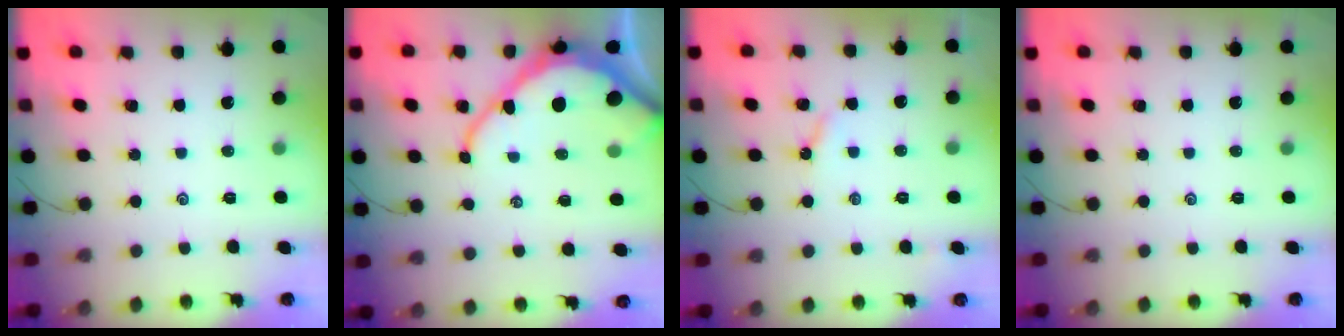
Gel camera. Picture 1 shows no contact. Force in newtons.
{"total": 12.4, "press": 12.4, "slide": 1.1}
{"total": 2.9, "press": 2.8, "slide": 0.4}
{"total": 0.0}